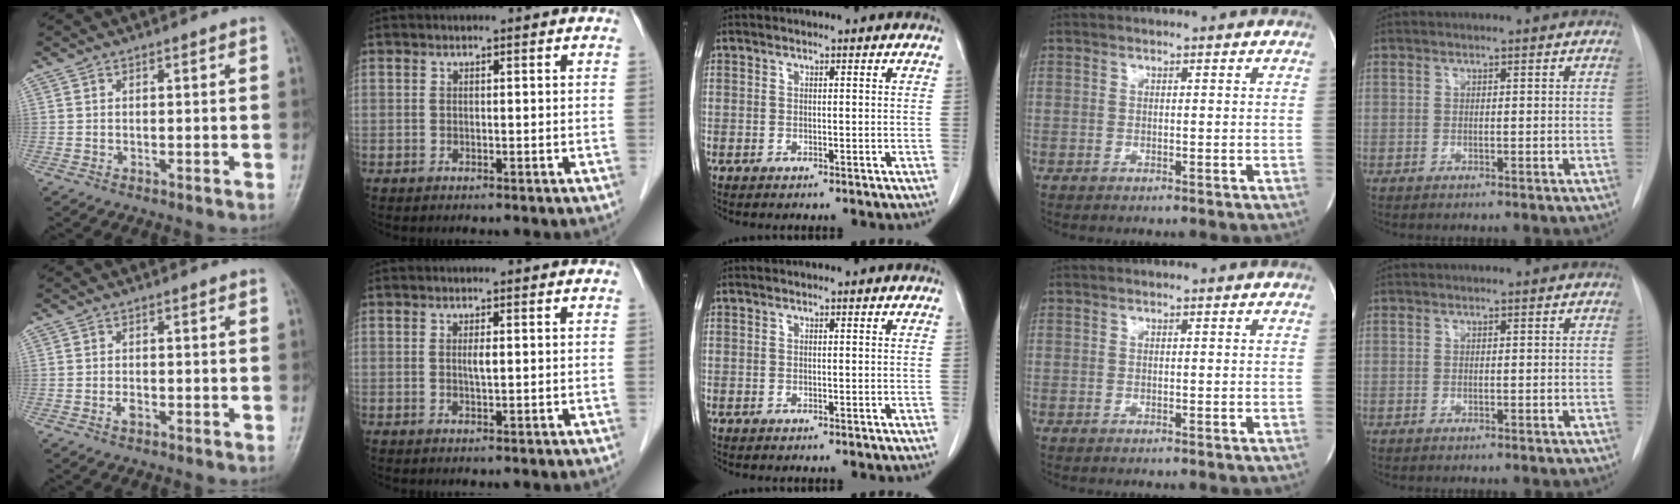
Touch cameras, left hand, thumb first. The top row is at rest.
{"thumb": {"total": 1.5, "force": [-0.7, 0.8, 1.0], "torque": [-0.018, 0.004, -0.012]}, "index": {"total": 1.2, "force": [-0.3, 0.1, 1.1], "torque": [-0.026, -0.007, -0.004]}}